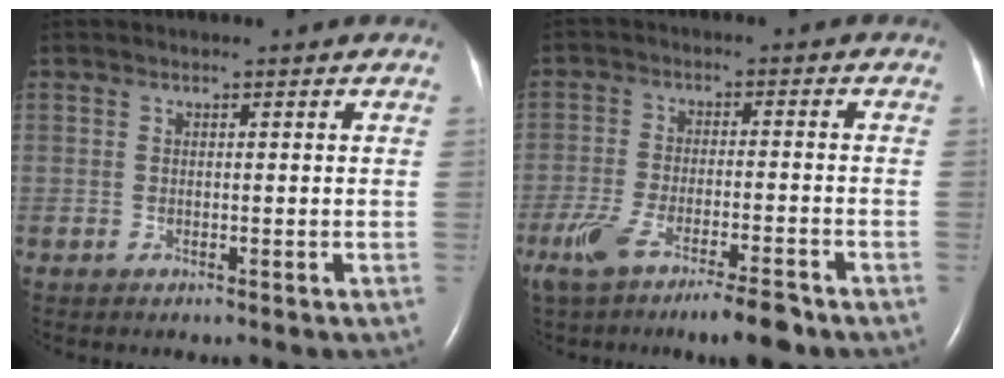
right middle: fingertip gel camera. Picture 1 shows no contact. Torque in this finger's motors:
{"motor_torque": [0.21, -0.19, 0.14, 0.05]}